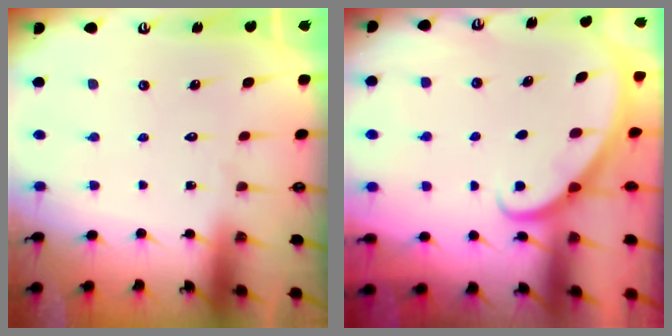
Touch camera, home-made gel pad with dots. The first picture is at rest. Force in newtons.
{"total": 3.3, "press": 3.3, "slide": 0.2}